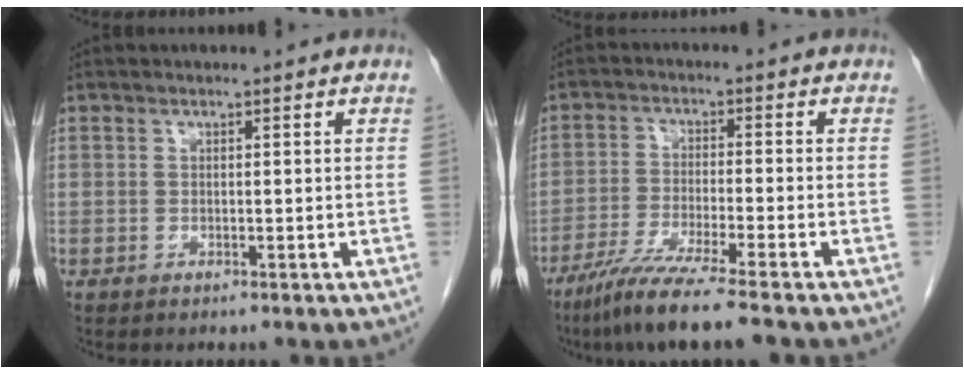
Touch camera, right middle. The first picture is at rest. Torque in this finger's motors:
{"motor_torque": [1.26, -0.88, 0.40, 0.14]}